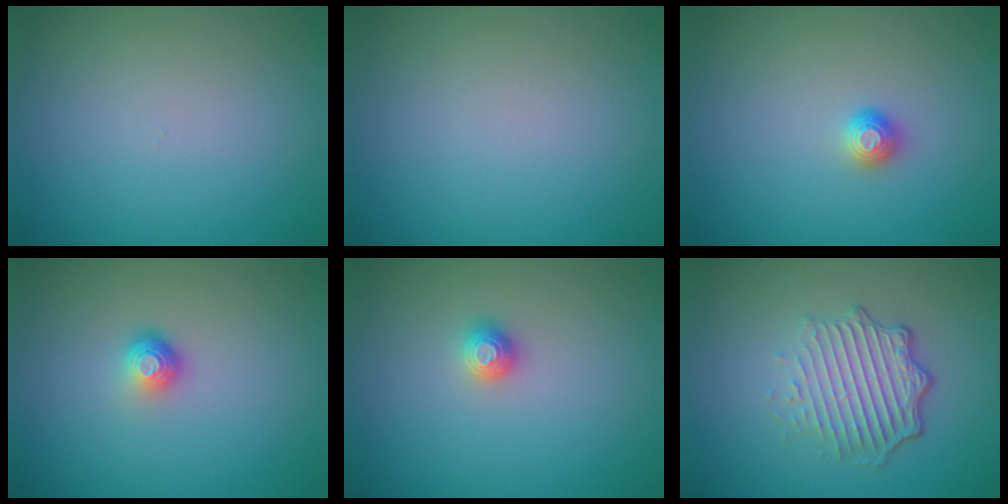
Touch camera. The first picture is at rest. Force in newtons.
{"total": 0.0}
{"total": 1.1, "press": 1.1, "slide": 0.1}
{"total": 1.8, "press": 1.2, "slide": 1.4}
{"total": 1.2, "press": 1.2, "slide": 0.2}
{"total": 5.3, "press": 3.6, "slide": 3.9}